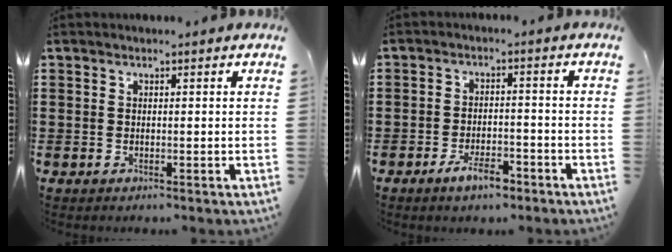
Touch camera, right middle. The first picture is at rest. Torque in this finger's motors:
{"motor_torque": [2.14, 0.00, 0.15, 0.07]}